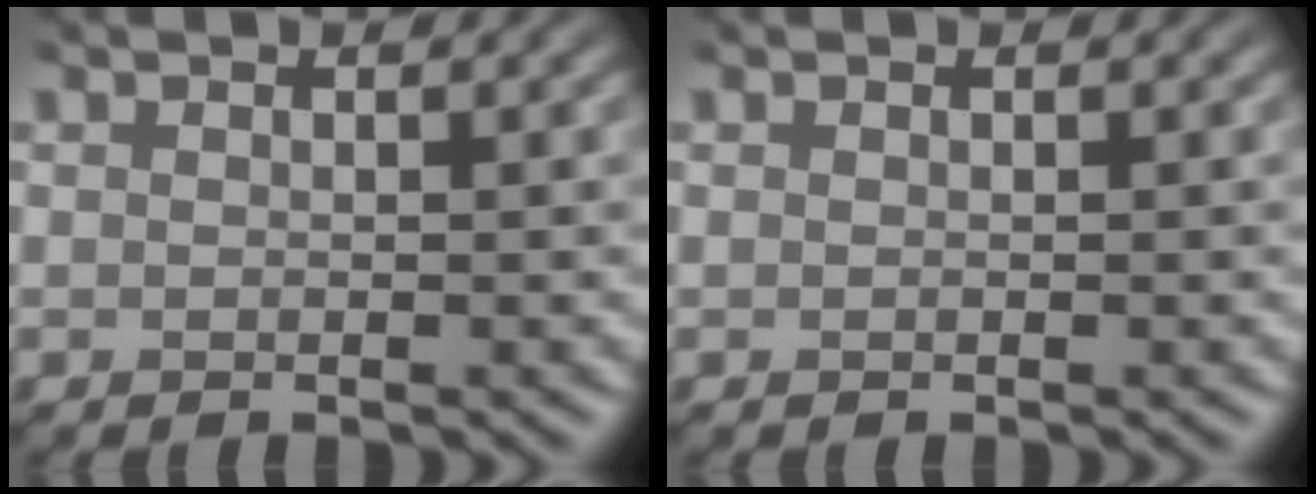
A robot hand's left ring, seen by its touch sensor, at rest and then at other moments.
{"total": 0.0}